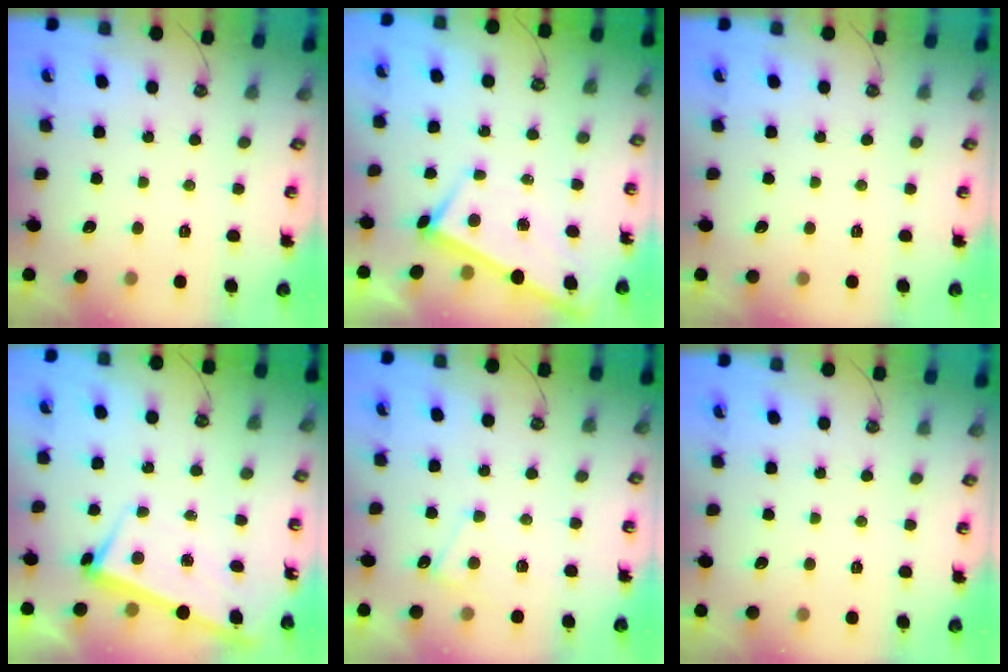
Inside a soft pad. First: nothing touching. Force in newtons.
{"total": 2.5, "press": 2.5, "slide": 0.3}
{"total": 0.0}
{"total": 2.5, "press": 2.4, "slide": 0.6}
{"total": 0.9, "press": 0.7, "slide": 0.5}
{"total": 0.0}